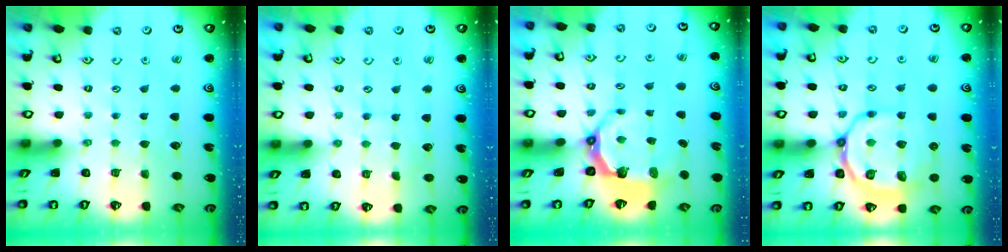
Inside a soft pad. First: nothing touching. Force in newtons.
{"total": 4.7, "press": 4.7, "slide": 0.4}
{"total": 6.2, "press": 4.7, "slide": 4.1}
{"total": 13.7, "press": 13.5, "slide": 2.2}